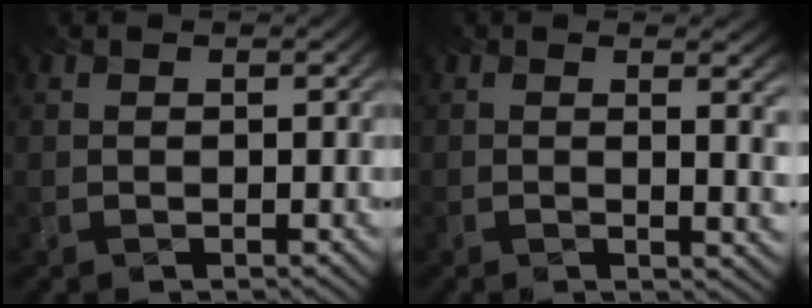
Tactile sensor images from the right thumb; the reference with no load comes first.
{"total": 5.7, "force": [2.4, 1.9, 4.8], "torque": [-0.047, 0.020, 0.014]}